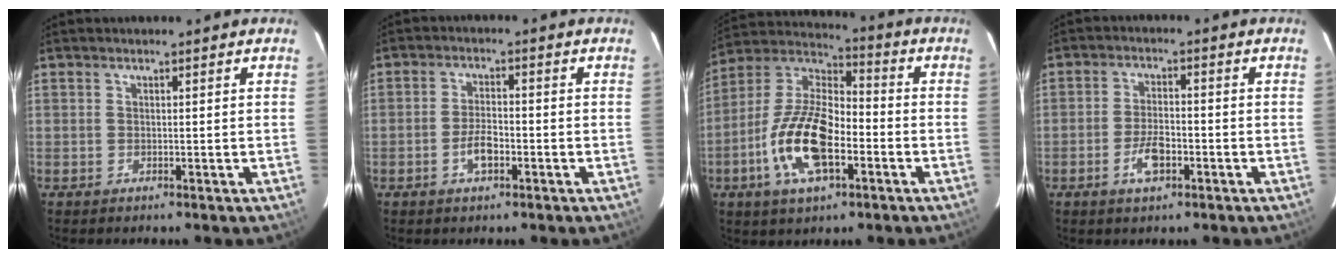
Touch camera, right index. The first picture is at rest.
{"total": 4.2, "force": [-1.9, 1.9, 3.2], "torque": [-0.067, 0.003, -0.034]}
{"total": 16.8, "force": [-5.8, 7.7, 13.8], "torque": [-0.285, 0.002, -0.112]}
{"total": 5.4, "force": [-2.5, 2.4, 4.1], "torque": [-0.088, 0.002, -0.044]}